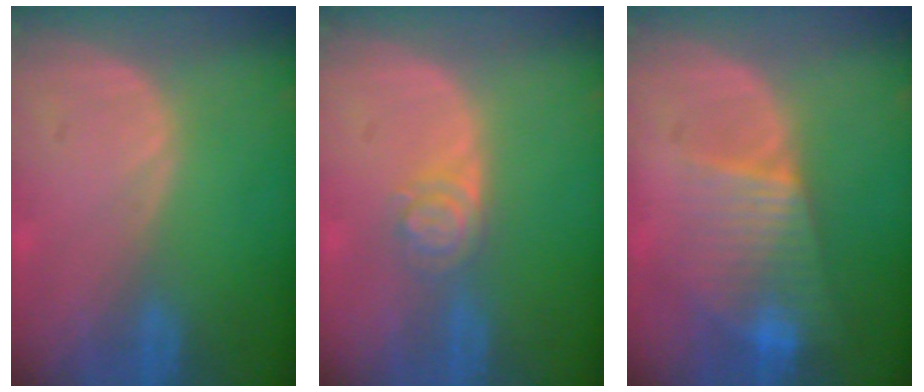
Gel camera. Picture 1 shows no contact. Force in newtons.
{"total": 3.9, "press": 3.6, "slide": 1.6}
{"total": 7.3, "press": 7.0, "slide": 2.2}